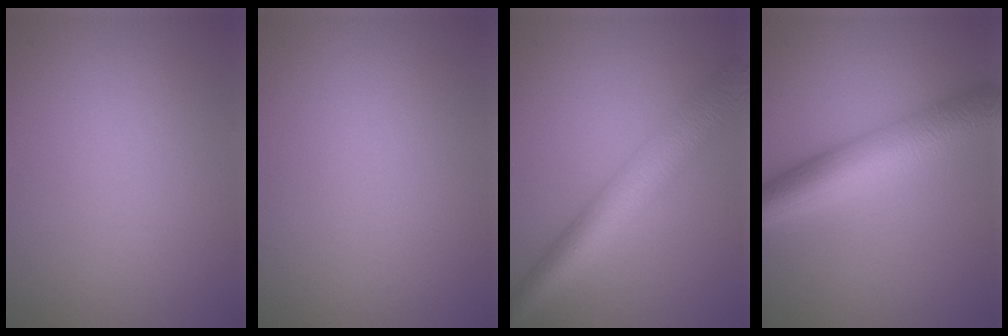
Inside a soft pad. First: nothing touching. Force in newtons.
{"total": 0.0}
{"total": 6.9, "press": 6.9, "slide": 0.1}
{"total": 7.2, "press": 7.2, "slide": 0.1}